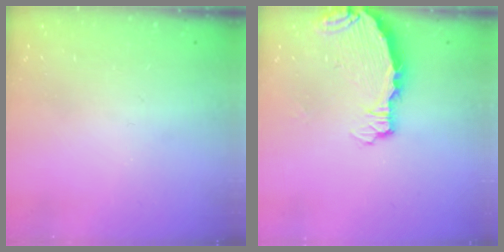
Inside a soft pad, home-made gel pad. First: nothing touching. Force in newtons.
{"total": 3.6, "press": 3.6, "slide": 0.3}